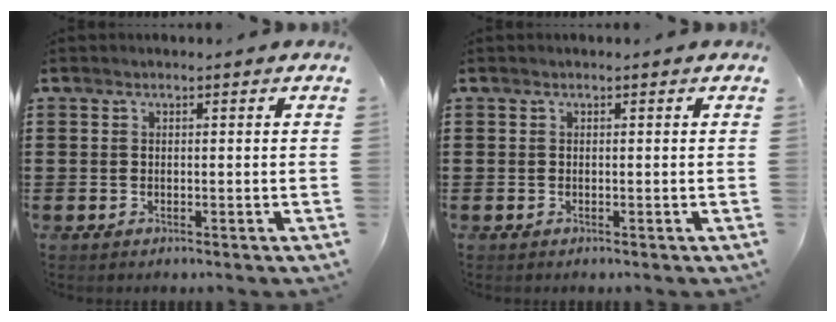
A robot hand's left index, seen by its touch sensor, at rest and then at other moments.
{"total": 0.0}